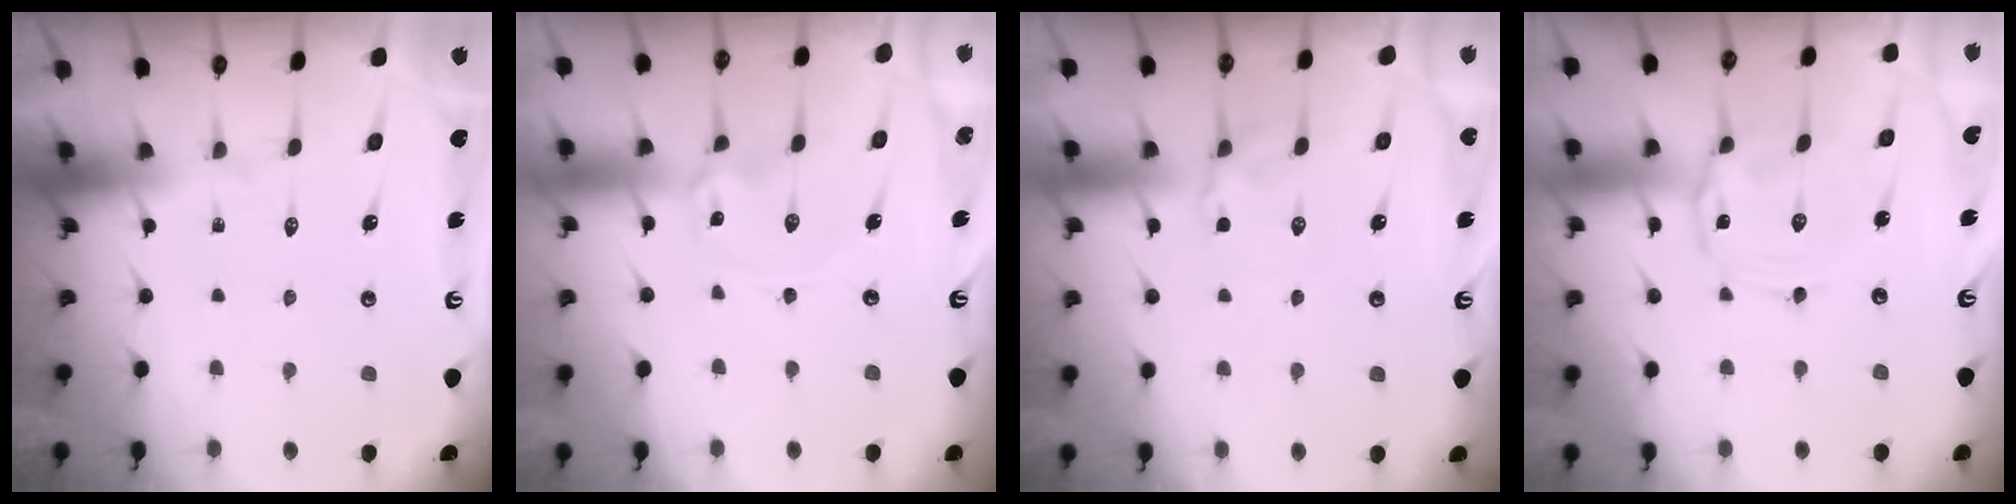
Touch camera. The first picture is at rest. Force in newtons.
{"total": 1.6, "press": 1.5, "slide": 0.2}
{"total": 2.8, "press": 2.6, "slide": 1.1}
{"total": 2.5, "press": 2.4, "slide": 0.4}